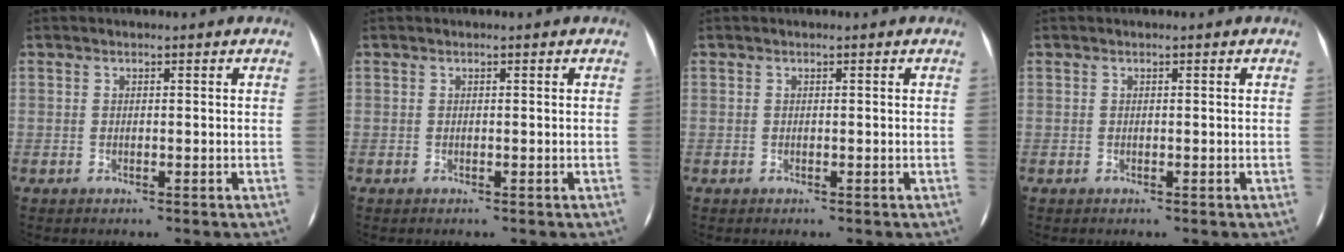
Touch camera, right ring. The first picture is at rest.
{"total": 0.0}
{"total": 0.0}
{"total": 0.0}